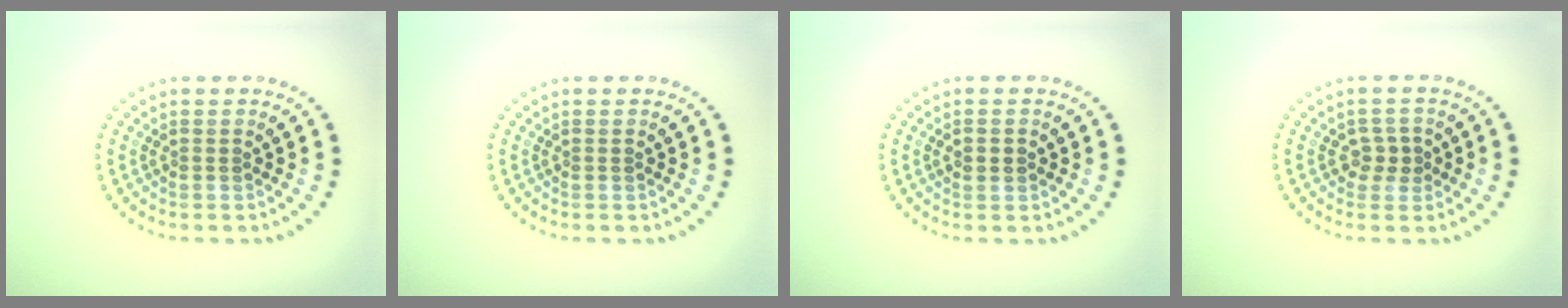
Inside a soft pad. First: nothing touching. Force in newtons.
{"total": 0.0}
{"total": 1.7, "press": 1.7, "slide": 0.1}
{"total": 1.9, "press": 1.8, "slide": 0.6}